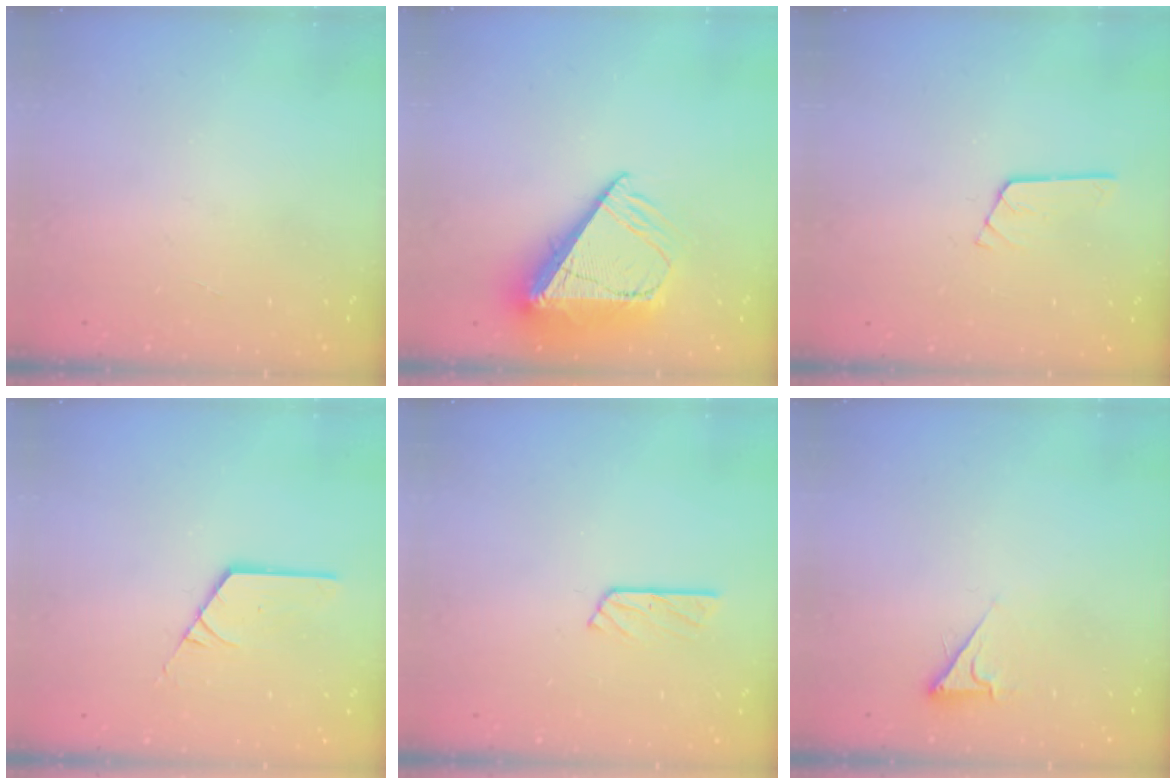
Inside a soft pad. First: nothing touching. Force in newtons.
{"total": 14.3, "press": 14.2, "slide": 1.2}
{"total": 4.1, "press": 4.1, "slide": 0.3}
{"total": 3.6, "press": 3.6, "slide": 0.3}
{"total": 3.9, "press": 3.9, "slide": 0.4}
{"total": 4.0, "press": 4.0, "slide": 0.7}